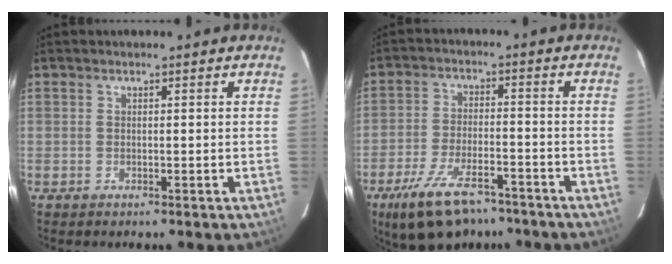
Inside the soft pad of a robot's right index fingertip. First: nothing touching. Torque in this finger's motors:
{"motor_torque": [1.17, -0.97, 0.51, 0.10]}